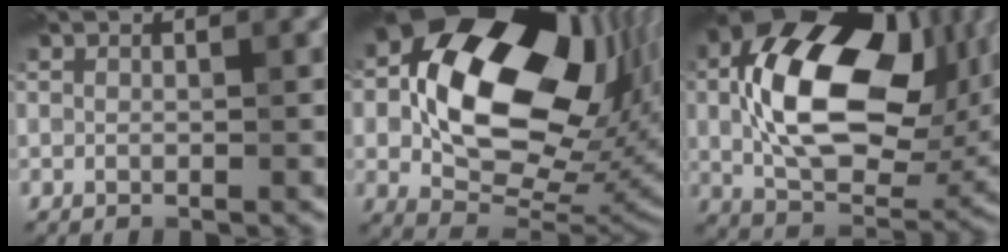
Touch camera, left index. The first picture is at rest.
{"total": 17.4, "force": [3.2, 11.4, 12.8], "torque": [-0.206, 0.007, 0.058]}
{"total": 16.2, "force": [2.0, 10.1, 12.5], "torque": [-0.222, -0.001, 0.039]}